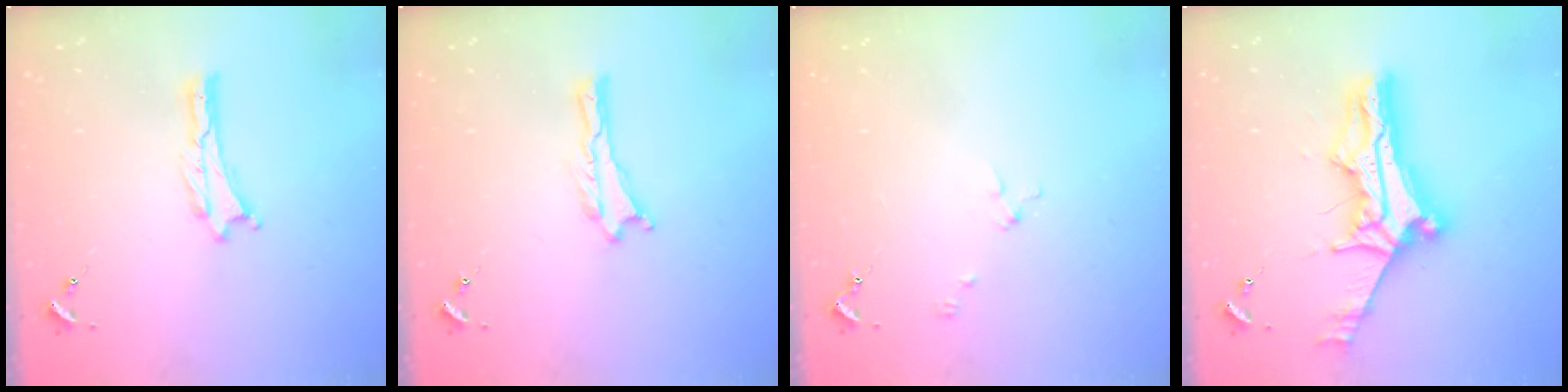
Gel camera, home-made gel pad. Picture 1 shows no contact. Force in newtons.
{"total": 0.0}
{"total": 2.0, "press": 2.0, "slide": 0.2}
{"total": 12.3, "press": 12.2, "slide": 1.0}